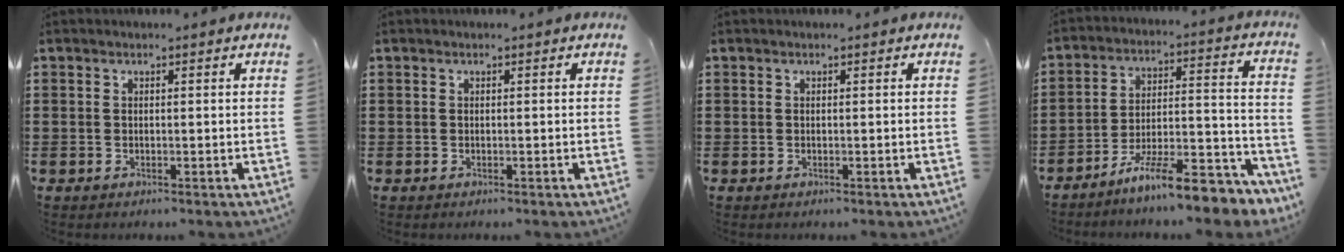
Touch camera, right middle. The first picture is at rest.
{"total": 0.0}
{"total": 0.0}
{"total": 12.1, "force": [-9.8, 1.4, 6.9], "torque": [-0.110, 0.023, -0.182]}